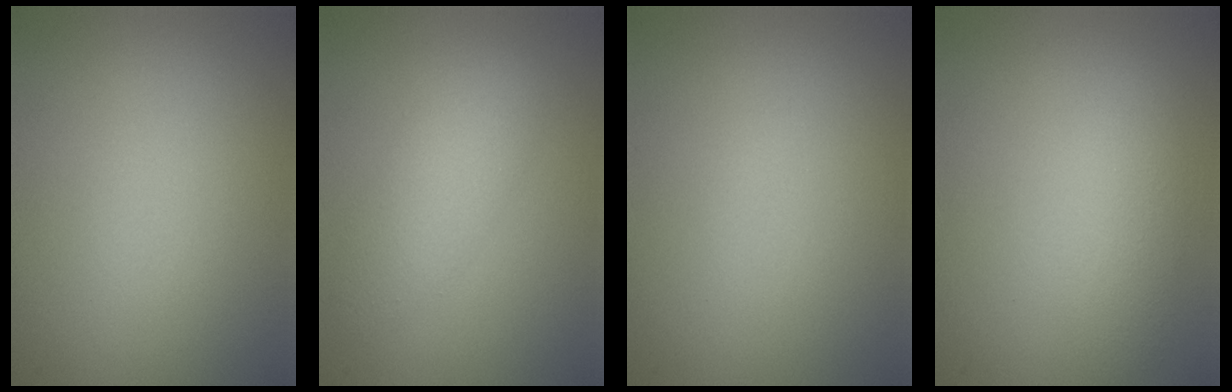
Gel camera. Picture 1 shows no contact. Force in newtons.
{"total": 2.9, "press": 2.8, "slide": 0.2}
{"total": 0.0}
{"total": 2.4, "press": 2.4, "slide": 0.2}